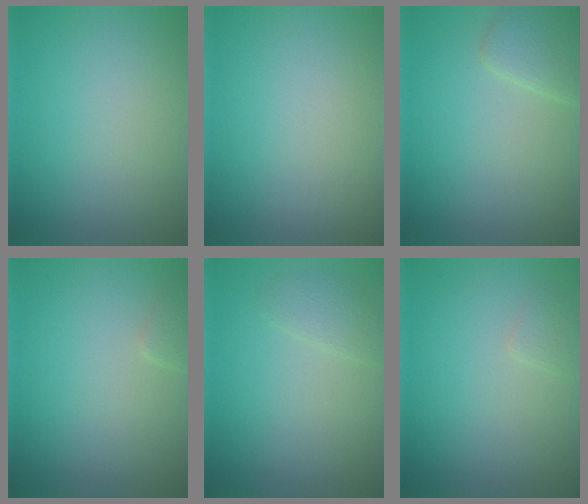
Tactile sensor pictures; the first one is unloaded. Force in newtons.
{"total": 0.0}
{"total": 2.3, "press": 2.3, "slide": 0.1}
{"total": 0.9, "press": 0.9, "slide": 0.1}
{"total": 1.3, "press": 1.3, "slide": 0.1}
{"total": 0.9, "press": 0.9, "slide": 0.1}